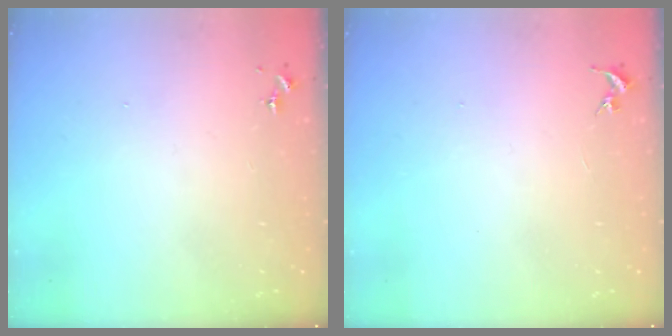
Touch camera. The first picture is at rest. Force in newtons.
{"total": 0.0}